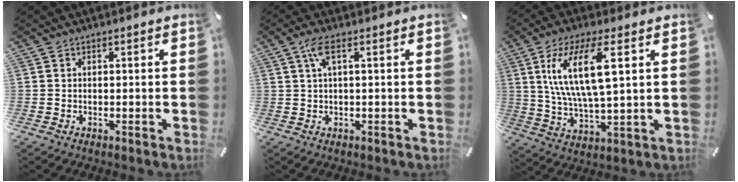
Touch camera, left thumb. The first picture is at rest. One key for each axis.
{"total": 4.0, "fx": 1.1, "fy": 0.8, "fz": 3.7, "tx": -0.075, "ty": 0.004, "tz": 0.018}
{"total": 14.5, "fx": 5.2, "fy": 4.6, "fz": 12.7, "tx": -0.268, "ty": -0.002, "tz": 0.082}